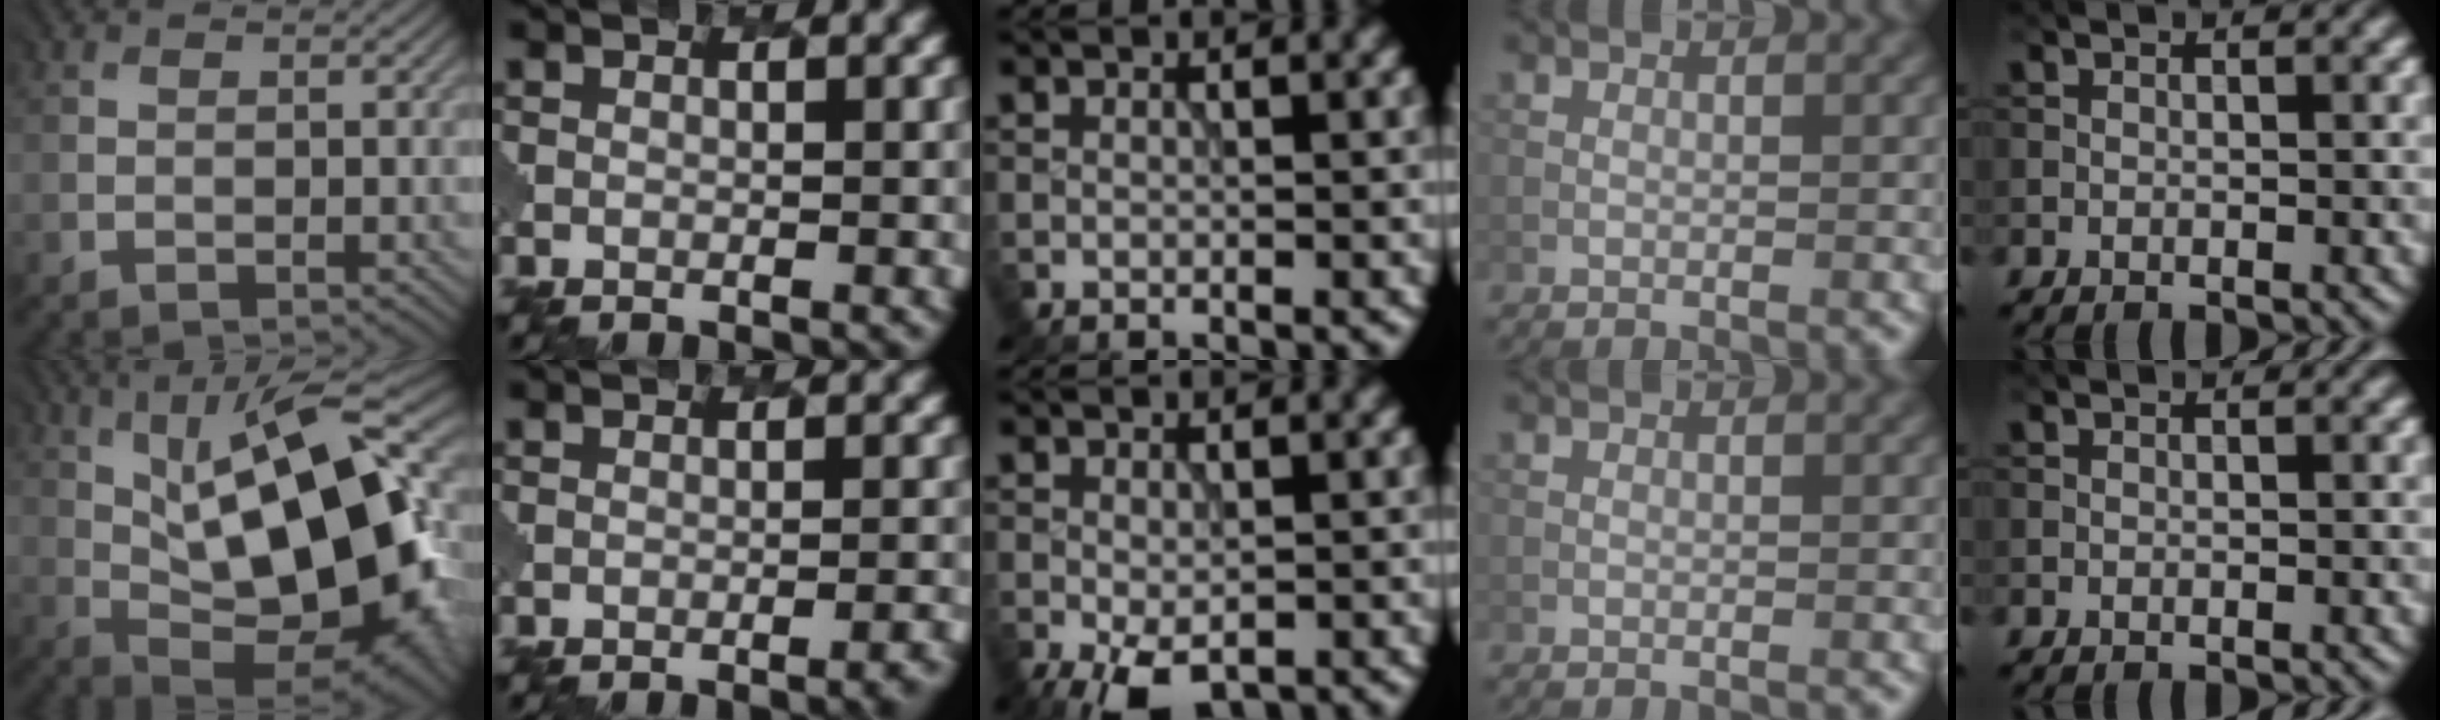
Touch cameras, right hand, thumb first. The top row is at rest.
{"thumb": {"total": 19.5, "force": [2.7, 8.3, 17.4], "torque": [-0.267, 0.018, 0.048]}, "index": {"total": 2.5, "force": [-1.5, 0.8, 1.8], "torque": [-0.010, 0.012, -0.020]}, "middle": {"total": 4.1, "force": [-1.9, 2.0, 3.0], "torque": [-0.058, -0.014, -0.030]}}